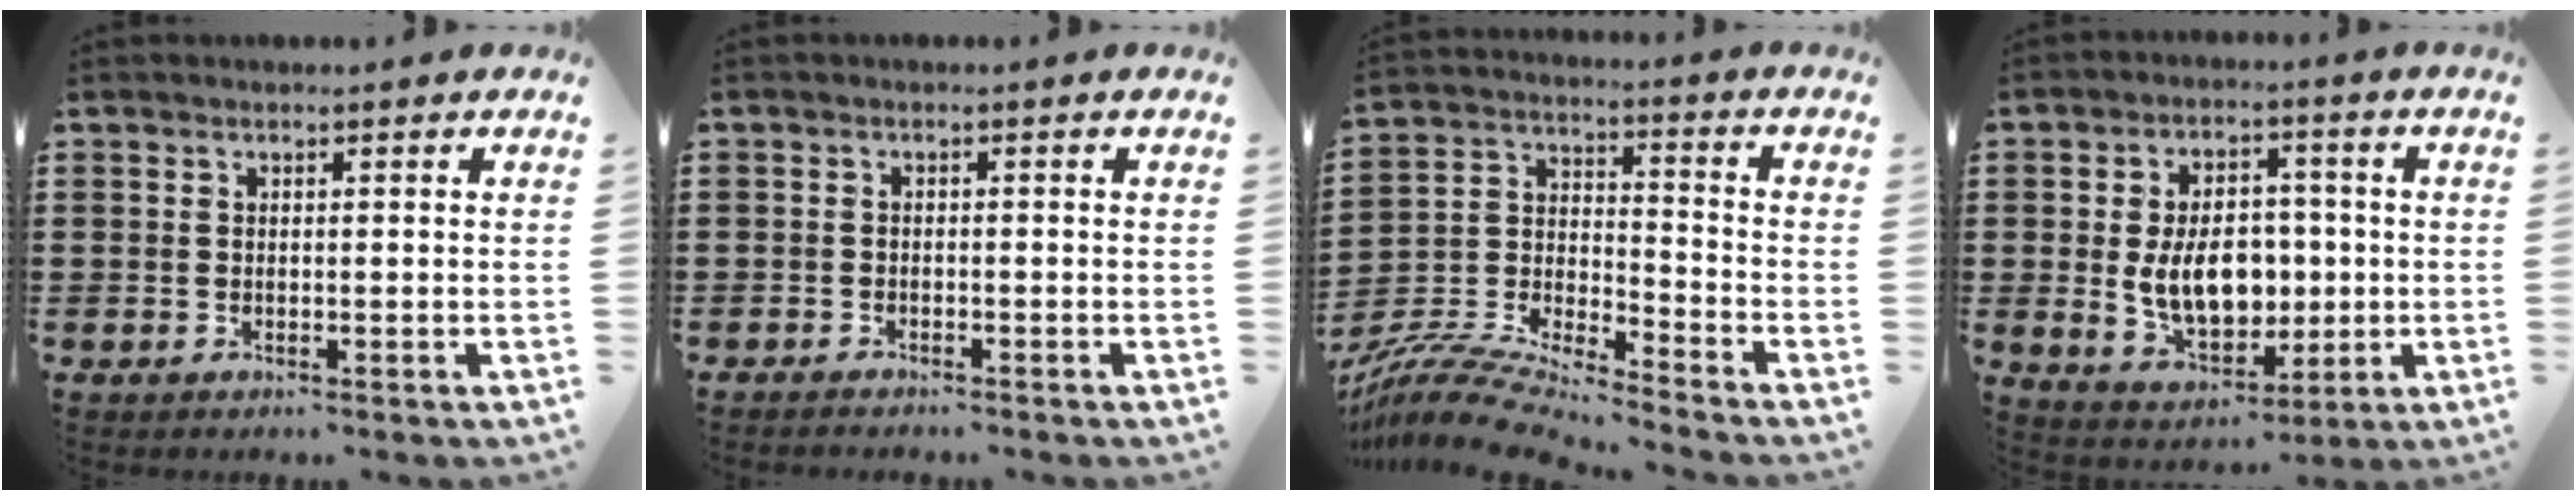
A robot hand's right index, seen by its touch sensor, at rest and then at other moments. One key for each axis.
{"total": 1.1, "fx": -1.1, "fy": 0.1, "fz": -0.1, "tx": -0.001, "ty": 0.003, "tz": -0.023}
{"total": 9.1, "fx": -8.6, "fy": 0.7, "fz": 2.9, "tx": -0.071, "ty": 0.004, "tz": -0.175}
{"total": 10.0, "fx": -0.4, "fy": 6.7, "fz": 7.4, "tx": -0.126, "ty": 0.002, "tz": -0.011}